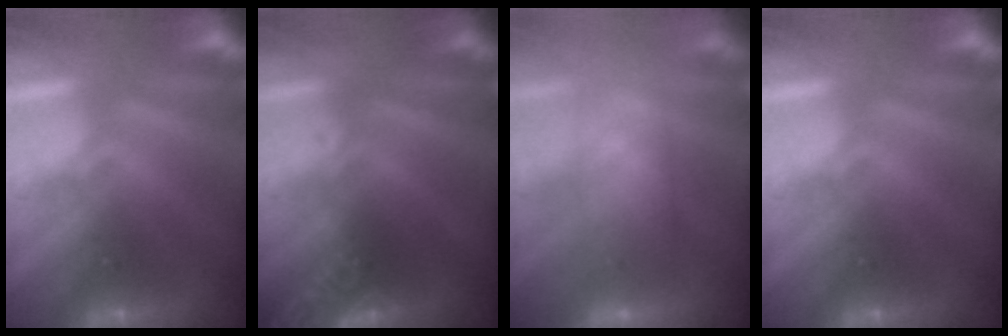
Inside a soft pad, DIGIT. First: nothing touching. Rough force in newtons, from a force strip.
{"total": 2.8}
{"total": 9.1}
{"total": 0.0}